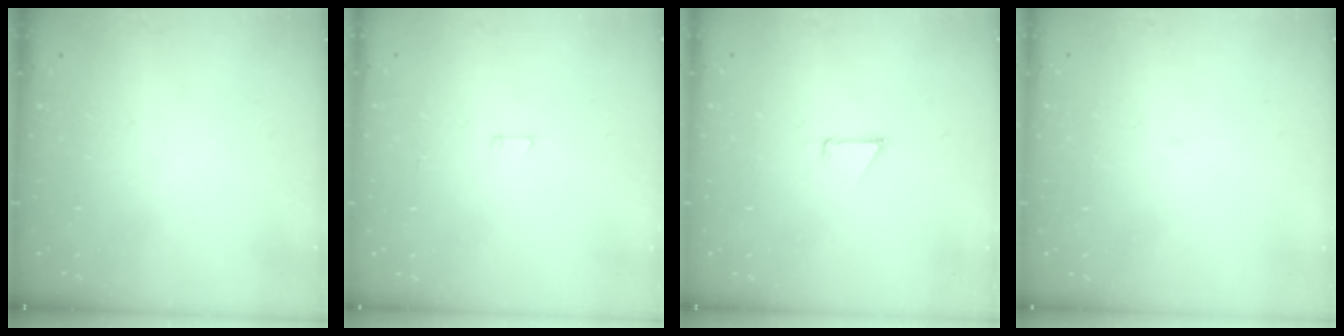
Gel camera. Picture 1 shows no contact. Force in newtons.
{"total": 2.9, "press": 2.9, "slide": 0.2}
{"total": 1.9, "press": 1.9, "slide": 0.0}
{"total": 2.0, "press": 2.0, "slide": 0.1}